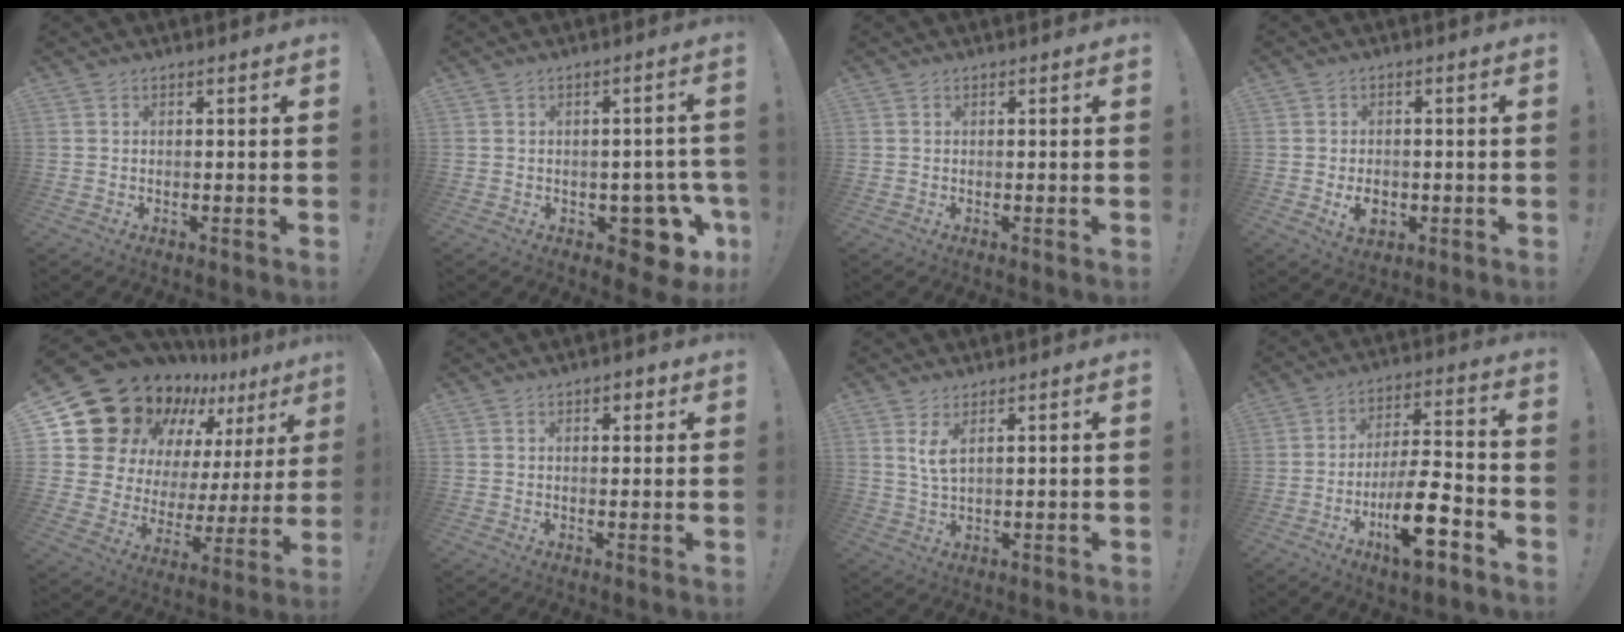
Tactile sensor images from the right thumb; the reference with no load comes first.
{"total": 9.3, "force": [-4.2, 5.5, 6.2], "torque": [-0.056, 0.026, -0.061]}
{"total": 0.9, "force": [0.2, -0.3, 0.8], "torque": [-0.013, 0.000, 0.002]}
{"total": 5.2, "force": [-1.3, 4.0, 3.1], "torque": [-0.035, 0.005, -0.021]}
{"total": 18.6, "force": [12.8, 10.5, 8.4], "torque": [-0.136, -0.101, 0.254]}
{"total": 2.1, "force": [1.0, 1.3, 1.2], "torque": [-0.010, -0.002, 0.013]}
{"total": 4.3, "force": [2.3, 1.1, 3.5], "torque": [-0.057, -0.012, 0.037]}
{"total": 15.8, "force": [-7.3, 5.3, 13.0], "torque": [-0.202, 0.041, -0.117]}